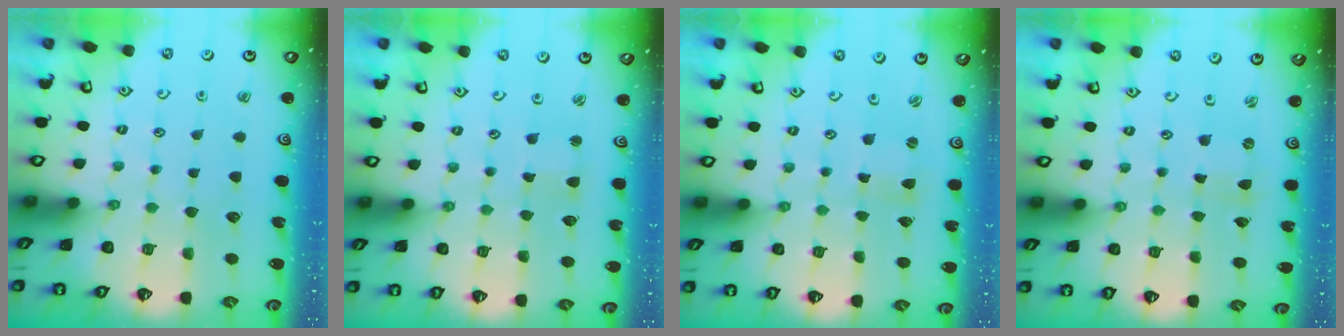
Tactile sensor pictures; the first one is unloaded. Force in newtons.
{"total": 2.0, "press": 2.0, "slide": 0.3}
{"total": 0.0}
{"total": 0.0}